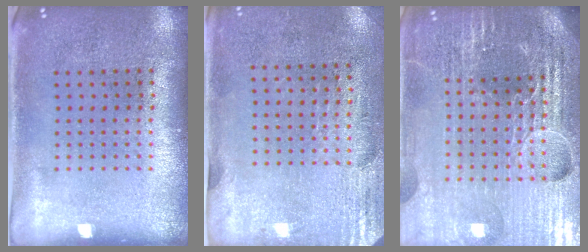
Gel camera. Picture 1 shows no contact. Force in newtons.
{"total": 2.9, "press": 2.5, "slide": 1.5}
{"total": 6.3, "press": 5.5, "slide": 2.9}